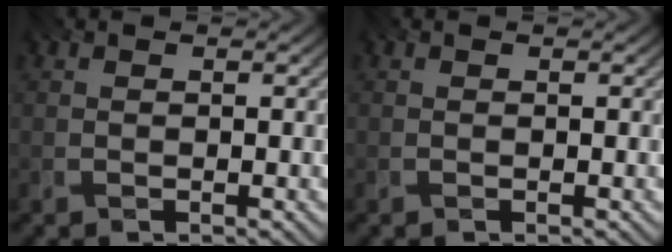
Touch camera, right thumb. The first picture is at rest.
{"total": 0.0}